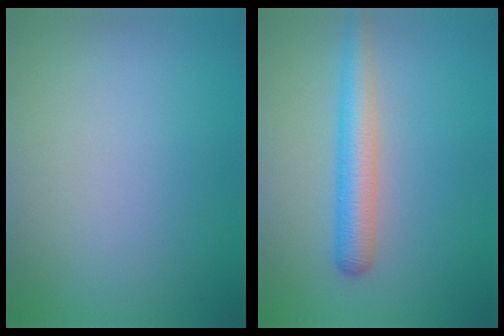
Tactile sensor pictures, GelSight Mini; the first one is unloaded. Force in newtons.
{"total": 3.8, "press": 3.8, "slide": 0.2}